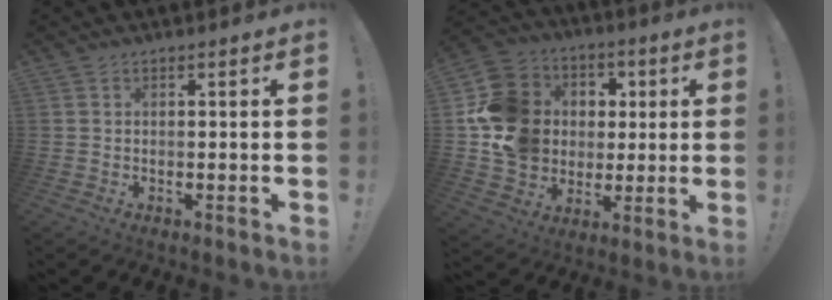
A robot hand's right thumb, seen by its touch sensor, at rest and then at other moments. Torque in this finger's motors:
{"motor_torque": [1.88, 2.86, 1.45, -0.10, 0.06]}